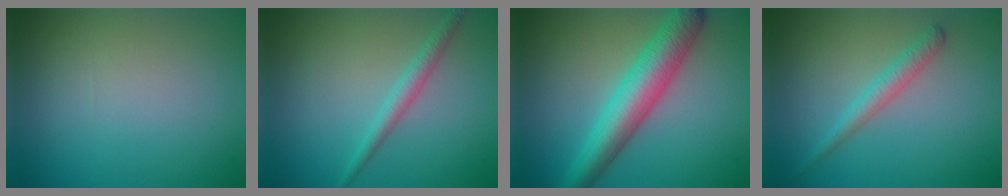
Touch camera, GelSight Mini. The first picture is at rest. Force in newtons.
{"total": 1.9, "press": 1.9, "slide": 0.1}
{"total": 6.7, "press": 6.7, "slide": 0.2}
{"total": 2.2, "press": 2.2, "slide": 0.0}